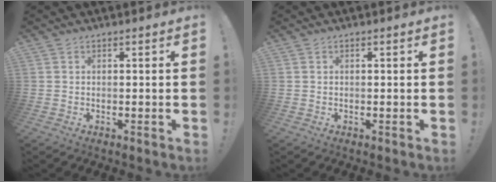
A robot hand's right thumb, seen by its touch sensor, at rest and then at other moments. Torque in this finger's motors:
{"motor_torque": [0.07, 0.02, 0.08, 0.21, 0.04]}